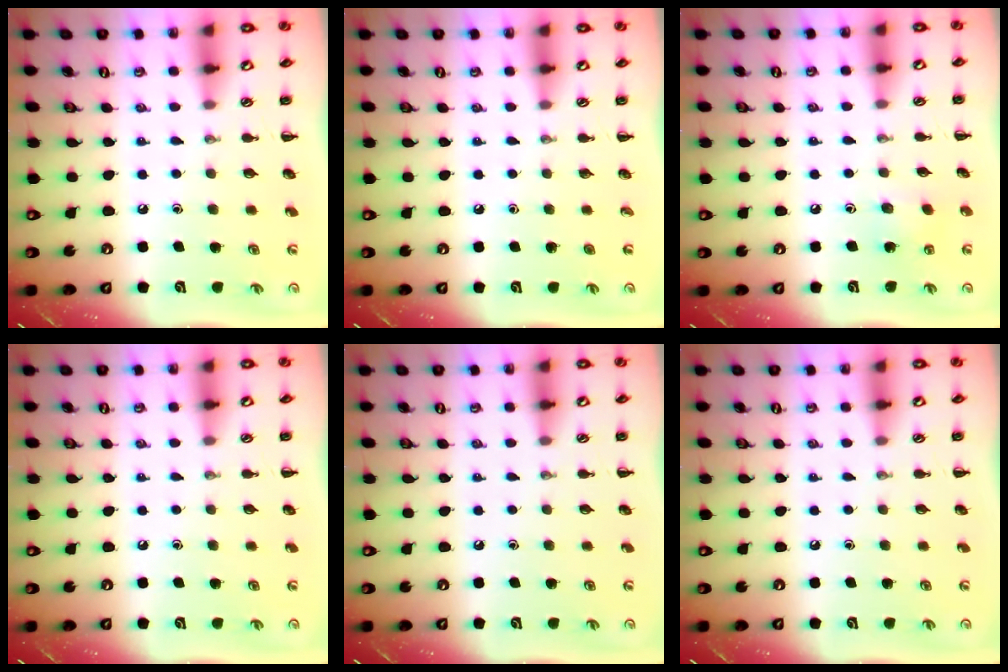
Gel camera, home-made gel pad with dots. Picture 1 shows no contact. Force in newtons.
{"total": 0.0}
{"total": 4.1, "press": 3.9, "slide": 1.3}
{"total": 0.0}
{"total": 0.0}
{"total": 0.0}